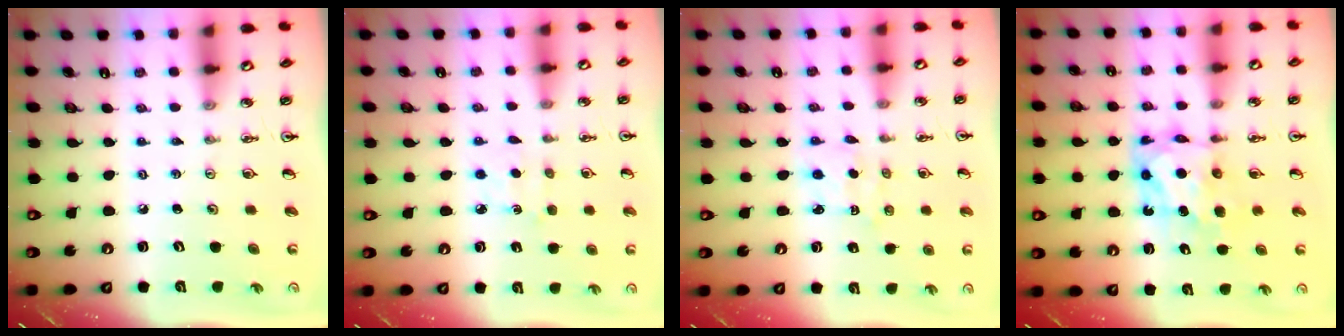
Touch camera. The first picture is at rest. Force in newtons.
{"total": 4.2, "press": 4.2, "slide": 0.6}
{"total": 1.8, "press": 1.6, "slide": 0.6}
{"total": 6.9, "press": 6.9, "slide": 0.4}